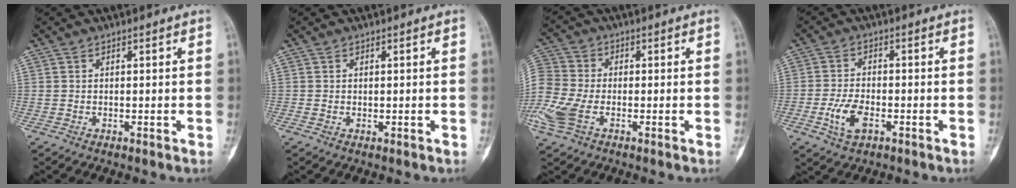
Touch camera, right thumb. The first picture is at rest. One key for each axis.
{"total": 0.0}
{"total": 10.7, "fx": -3.4, "fy": 6.8, "fz": 7.4, "tx": -0.201, "ty": 0.004, "tz": -0.073}
{"total": 5.9, "fx": -2.2, "fy": 3.1, "fz": 4.5, "tx": -0.090, "ty": 0.008, "tz": -0.040}